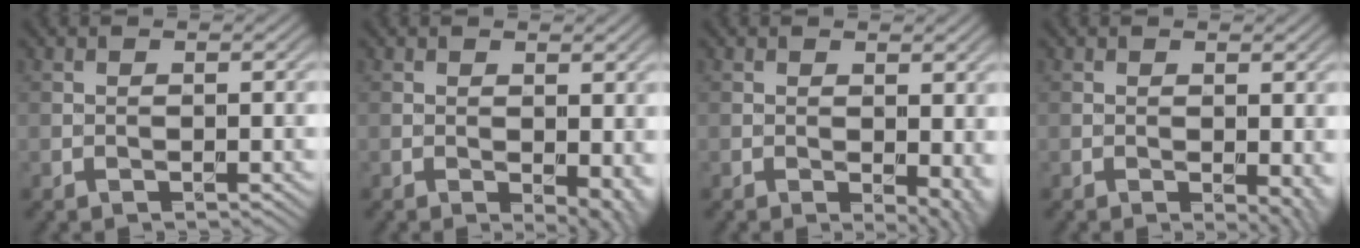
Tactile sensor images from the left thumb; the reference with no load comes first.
{"total": 3.8, "force": [-0.6, 1.9, 3.2], "torque": [-0.037, -0.010, -0.005]}
{"total": 4.2, "force": [-0.4, 2.0, 3.6], "torque": [-0.041, -0.008, -0.002]}
{"total": 3.1, "force": [-0.5, 1.5, 2.7], "torque": [-0.029, -0.009, -0.005]}